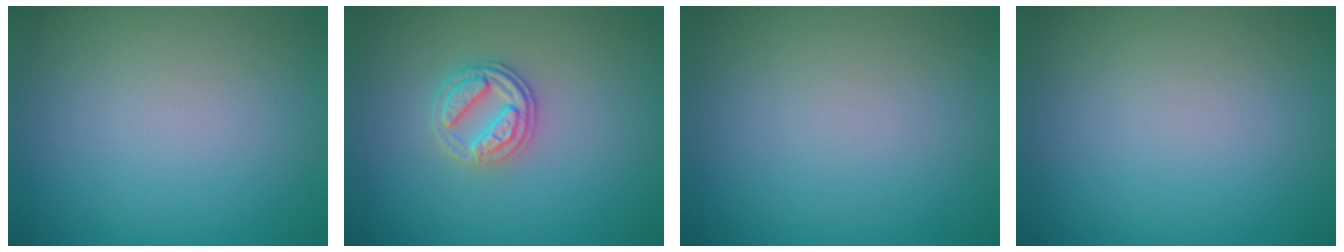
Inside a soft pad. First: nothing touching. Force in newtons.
{"total": 2.7, "press": 2.6, "slide": 0.5}
{"total": 0.0}
{"total": 0.0}